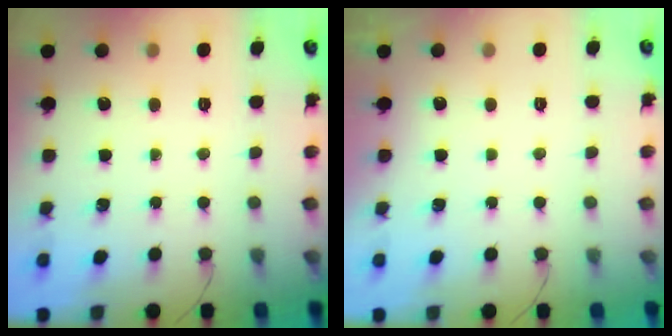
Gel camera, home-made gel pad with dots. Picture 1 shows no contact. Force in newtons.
{"total": 2.9, "press": 2.9, "slide": 0.1}